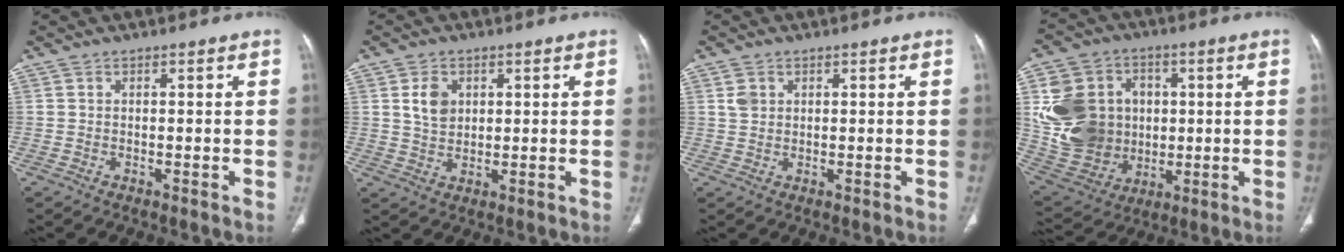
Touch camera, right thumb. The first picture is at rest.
{"total": 4.8, "force": [1.5, 3.5, 2.9], "torque": [-0.038, -0.009, 0.031]}
{"total": 2.3, "force": [0.9, 1.8, 1.1], "torque": [-0.019, 0.001, 0.021]}
{"total": 20.4, "force": [2.1, 17.1, 10.9], "torque": [-0.191, 0.014, 0.062]}